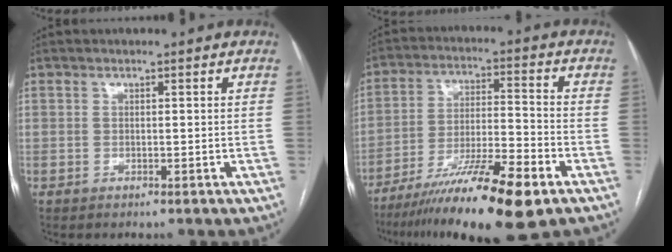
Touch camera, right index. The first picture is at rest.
{"total": 17.4, "force": [-10.6, 1.2, 13.7], "torque": [-0.227, -0.039, -0.180]}